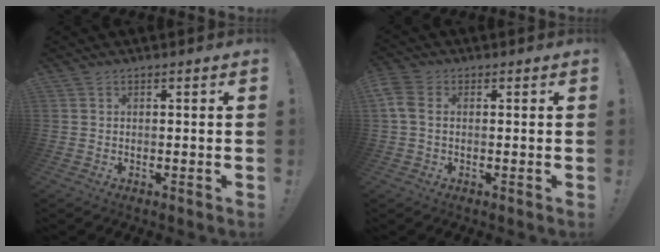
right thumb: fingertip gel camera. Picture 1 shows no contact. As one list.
[{"total": 5.2, "force": [1.0, 3.5, 3.7], "torque": [-0.089, -0.001, 0.018]}]